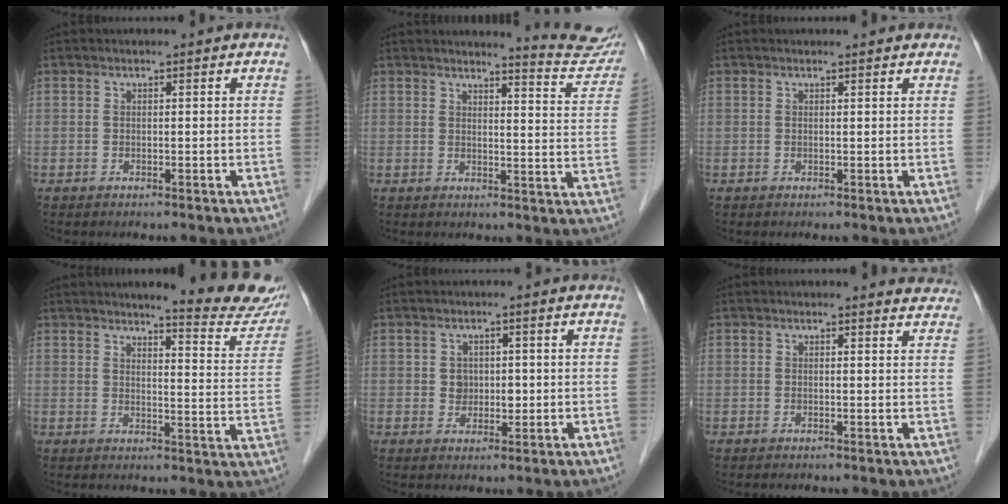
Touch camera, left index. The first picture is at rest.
{"total": 10.0, "force": [9.9, -0.1, 0.9], "torque": [-0.003, -0.070, 0.093]}
{"total": 2.1, "force": [2.1, 0.4, 0.4], "torque": [-0.013, 0.004, 0.014]}
{"total": 12.9, "force": [11.9, 0.4, 4.9], "torque": [-0.049, -0.058, 0.126]}
{"total": 2.7, "force": [0.2, 2.3, 1.3], "torque": [-0.020, 0.005, 0.006]}
{"total": 3.2, "force": [3.2, 0.6, 0.1], "torque": [0.000, -0.018, 0.011]}